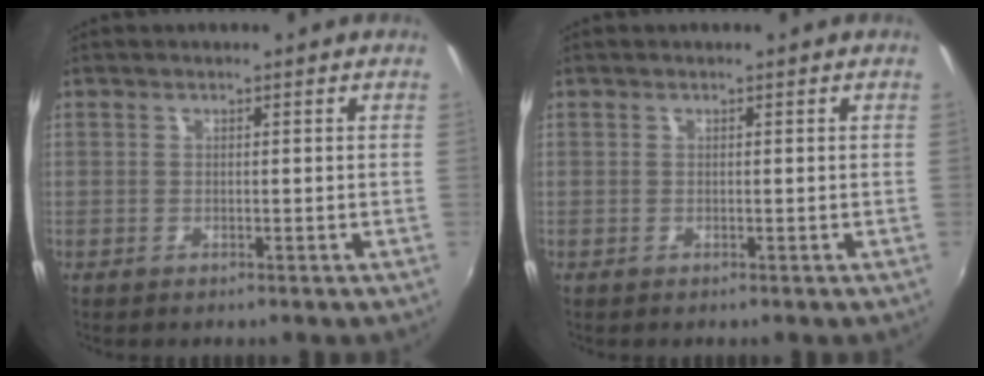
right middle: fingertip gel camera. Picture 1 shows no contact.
{"total": 0.0}